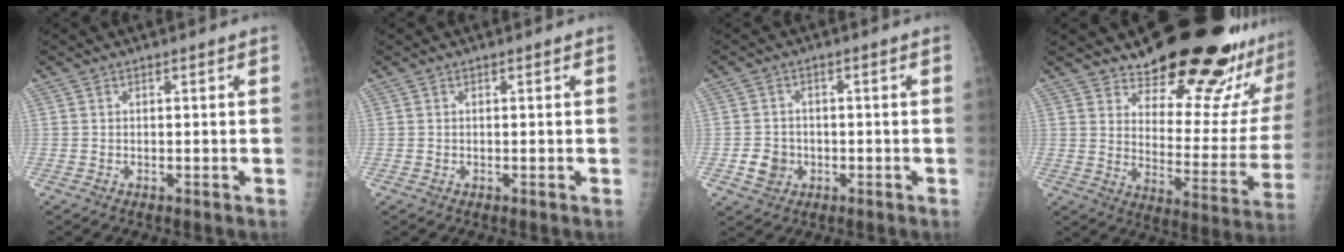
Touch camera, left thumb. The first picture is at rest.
{"total": 0.0}
{"total": 4.4, "force": [-1.2, 3.9, 1.6], "torque": [-0.010, 0.007, -0.017]}
{"total": 23.5, "force": [19.3, 6.3, 11.8], "torque": [-0.121, -0.152, 0.257]}